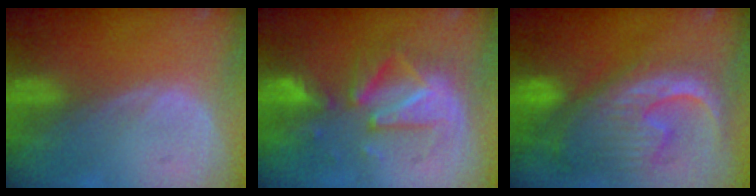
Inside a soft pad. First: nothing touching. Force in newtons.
{"total": 9.0, "press": 8.8, "slide": 1.7}
{"total": 13.0, "press": 11.1, "slide": 6.7}